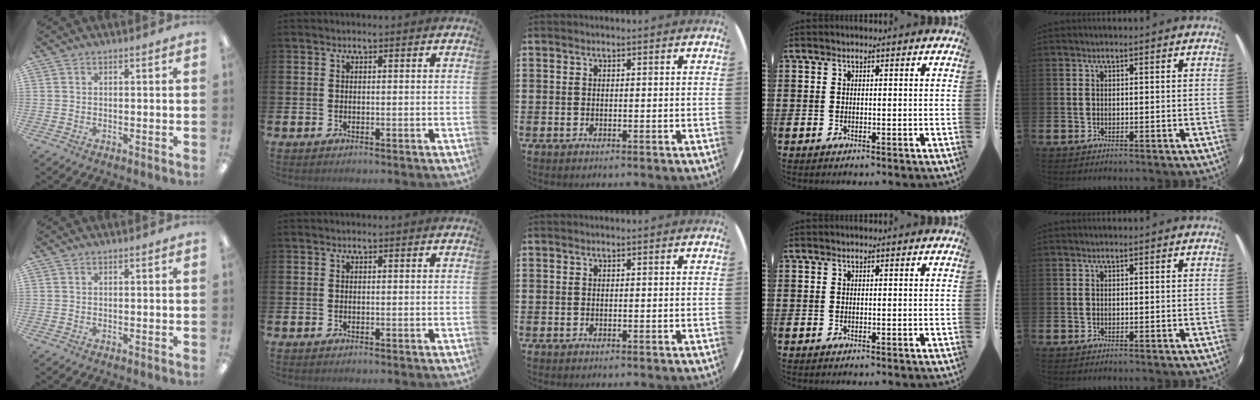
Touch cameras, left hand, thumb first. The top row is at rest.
{}